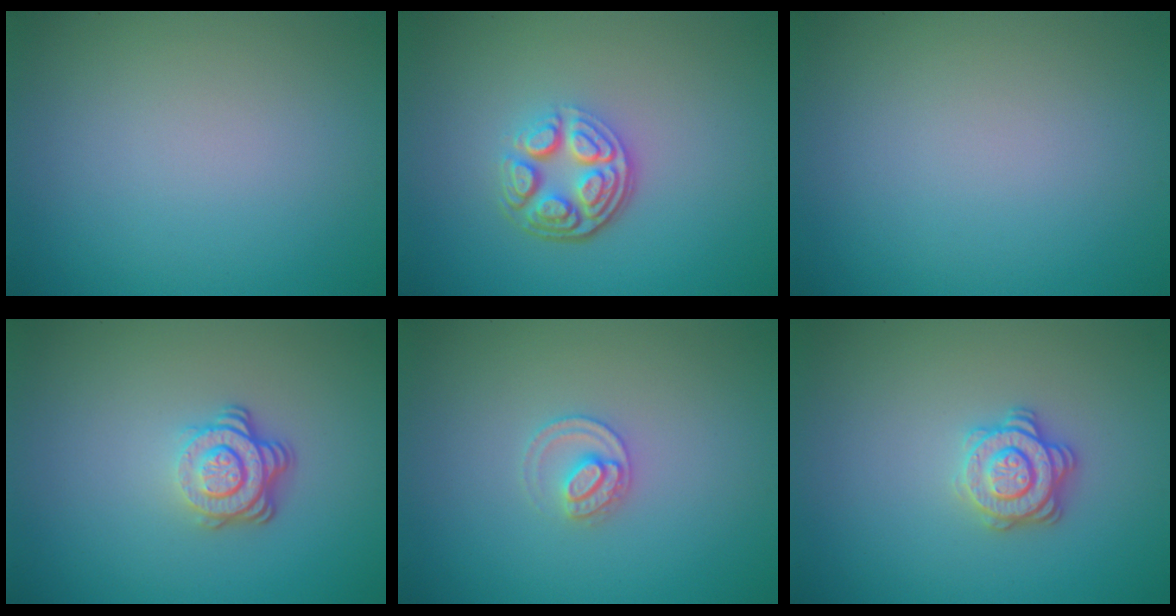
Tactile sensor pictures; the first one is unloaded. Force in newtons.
{"total": 4.7, "press": 3.4, "slide": 3.1}
{"total": 0.0}
{"total": 3.9, "press": 2.7, "slide": 2.8}
{"total": 2.1, "press": 2.1, "slide": 0.2}
{"total": 2.9, "press": 2.8, "slide": 0.9}